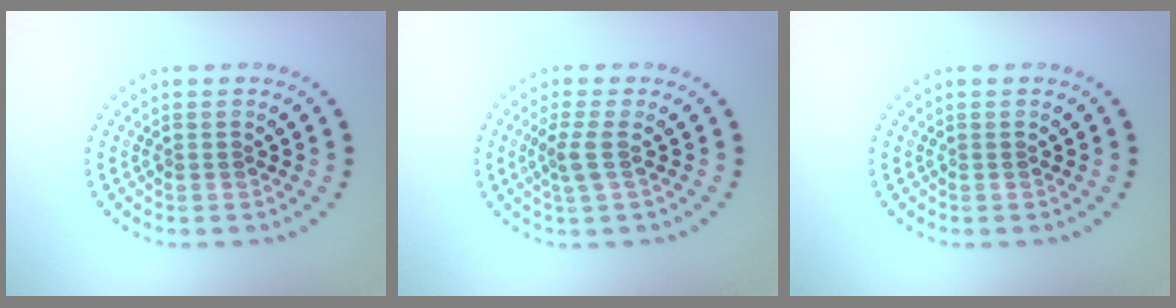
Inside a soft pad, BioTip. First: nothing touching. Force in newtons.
{"total": 2.0, "press": 1.5, "slide": 1.4}
{"total": 0.0}